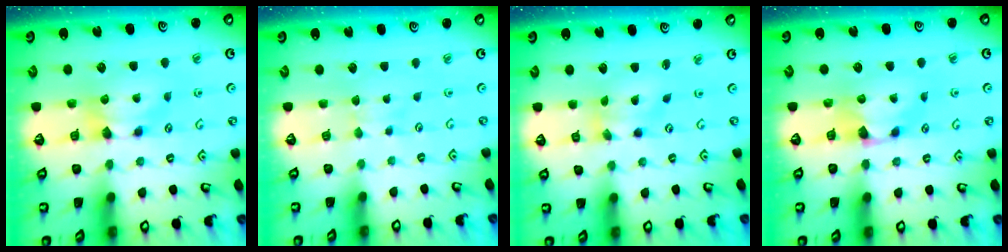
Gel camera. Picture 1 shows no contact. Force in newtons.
{"total": 2.1, "press": 2.1, "slide": 0.3}
{"total": 2.1, "press": 1.6, "slide": 1.3}
{"total": 0.6, "press": 0.0, "slide": 0.6}